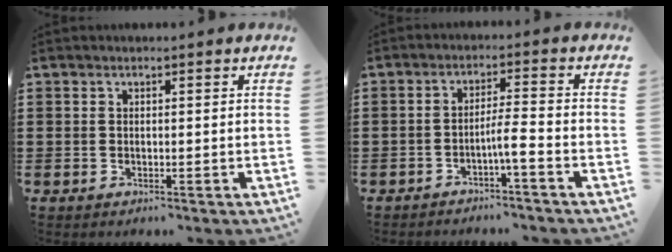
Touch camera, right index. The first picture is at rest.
{"total": 4.1, "force": [-2.1, -0.1, 3.5], "torque": [-0.062, -0.004, -0.039]}